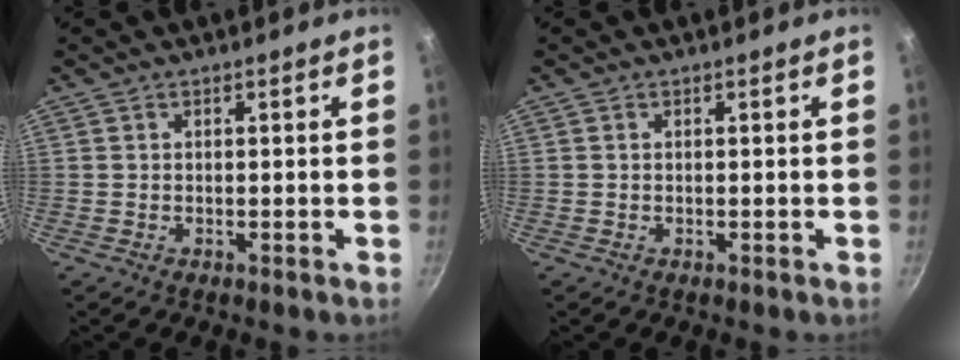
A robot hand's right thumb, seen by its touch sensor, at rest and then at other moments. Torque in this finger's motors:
{"motor_torque": [-0.30, 0.09, -0.20, 0.09, -0.02]}